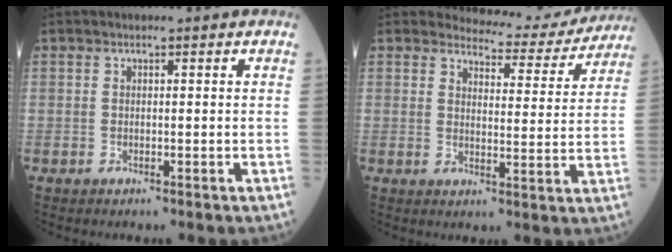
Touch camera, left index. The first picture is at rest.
{"total": 10.3, "force": [10.0, 2.2, 0.1], "torque": [0.010, -0.021, 0.107]}